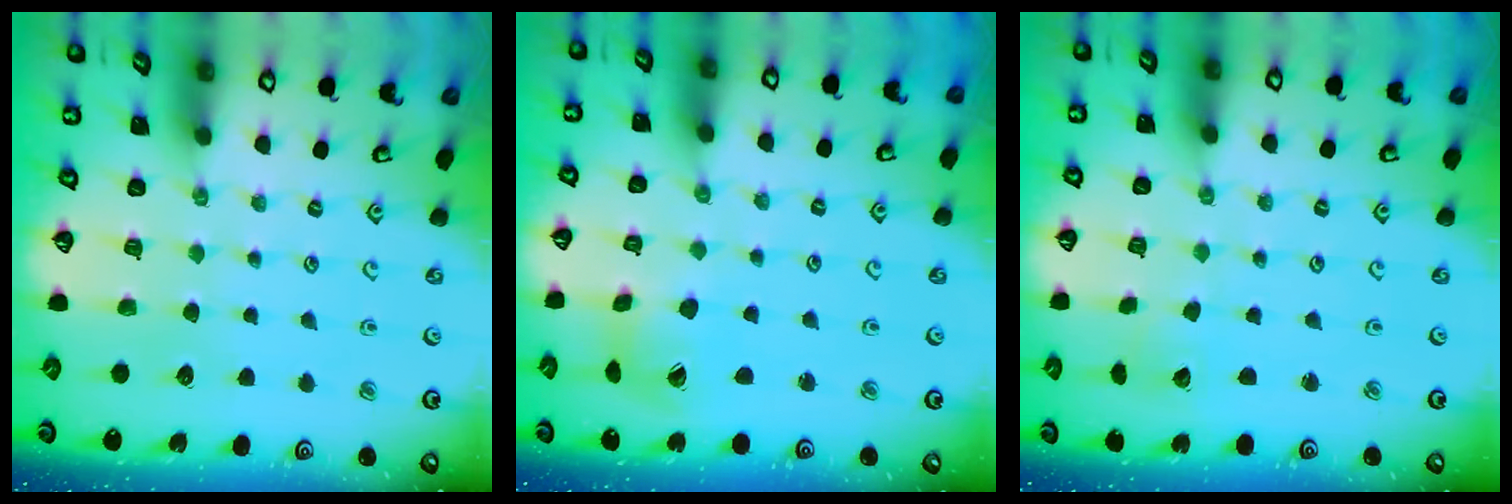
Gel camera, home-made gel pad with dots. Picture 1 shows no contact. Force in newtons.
{"total": 6.7, "press": 6.6, "slide": 0.8}
{"total": 1.3, "press": 1.3, "slide": 0.0}